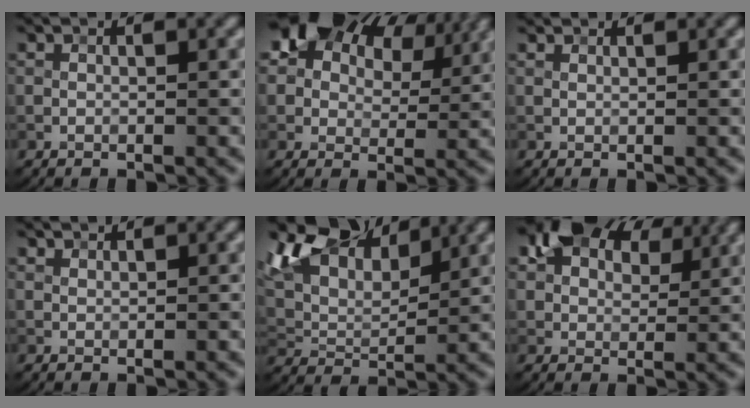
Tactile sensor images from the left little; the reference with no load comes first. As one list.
[{"total": 15.4, "force": [8.8, 9.7, 8.2], "torque": [-0.137, 0.051, 0.136]}, {"total": 1.5, "force": [1.4, 0.3, 0.4], "torque": [-0.015, -0.001, 0.018]}, {"total": 1.3, "force": [1.2, 0.3, 0.3], "torque": [-0.010, -0.002, 0.022]}, {"total": 10.0, "force": [7.4, 4.2, 5.3], "torque": [-0.120, 0.022, 0.126]}, {"total": 9.5, "force": [5.7, 5.4, 5.3], "torque": [-0.093, 0.015, 0.088]}]